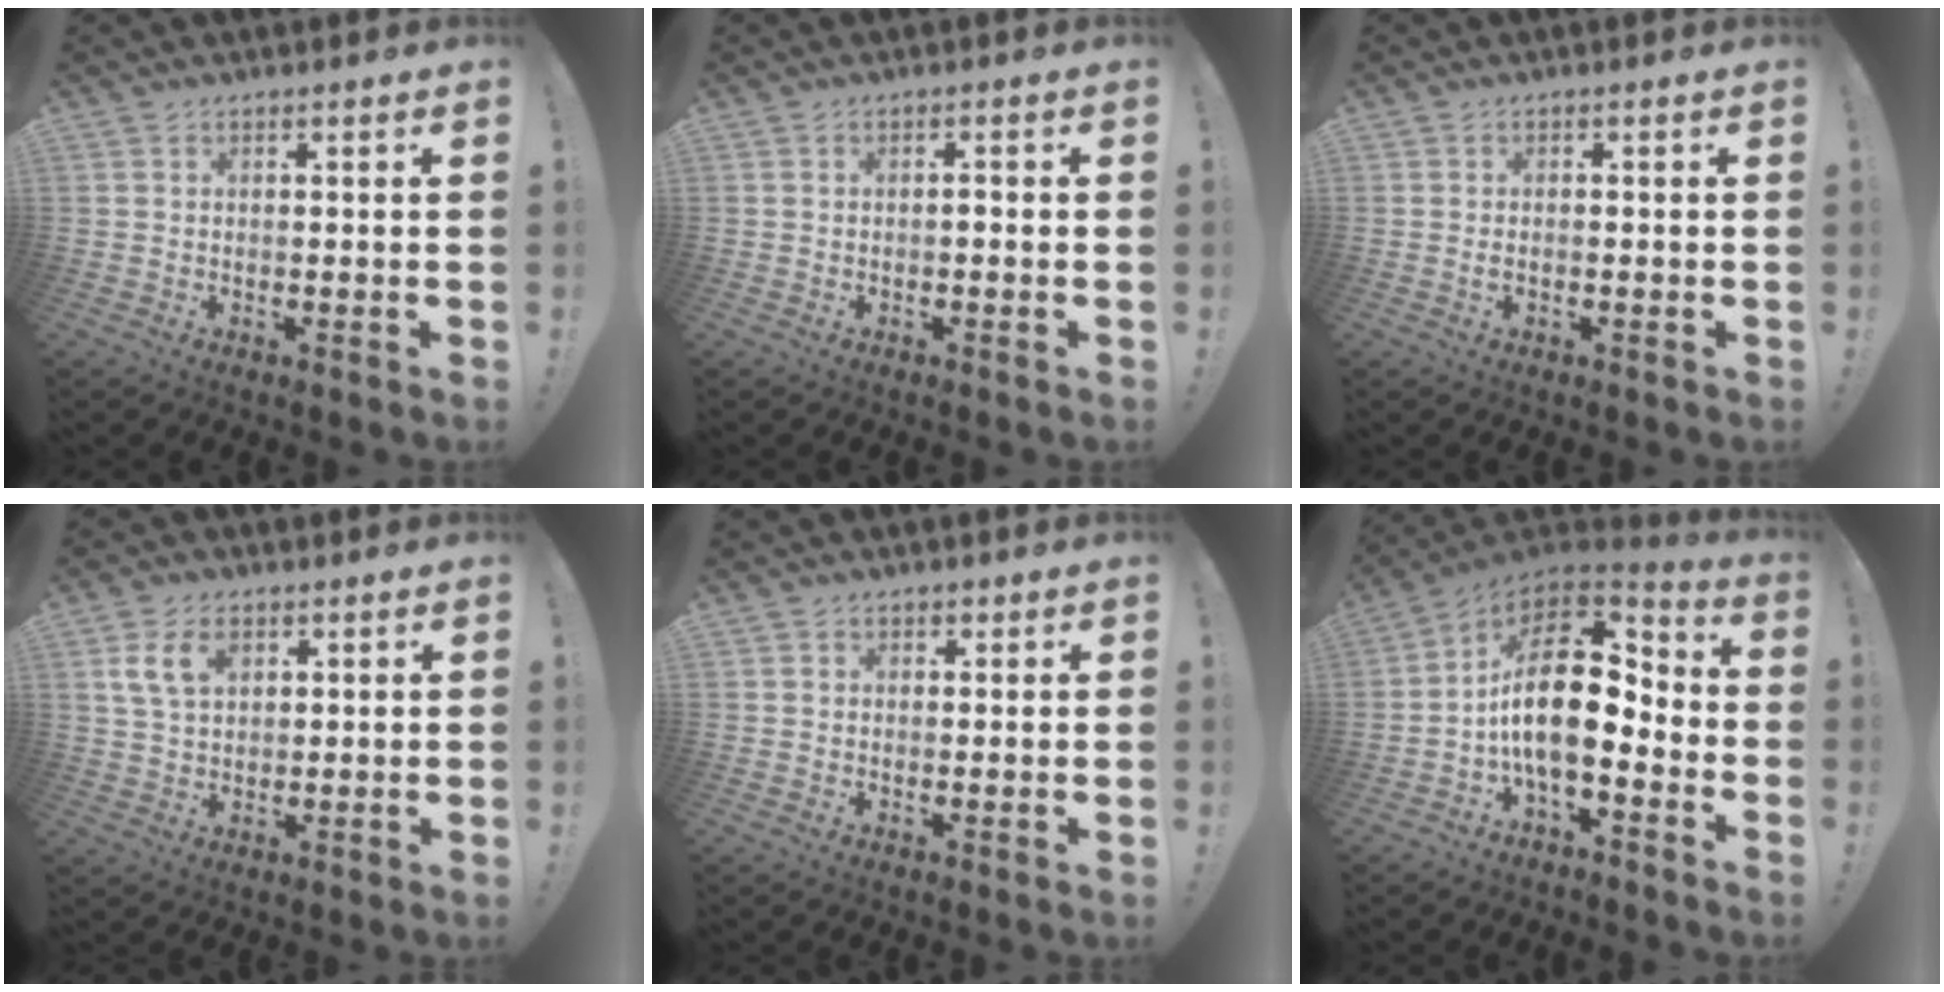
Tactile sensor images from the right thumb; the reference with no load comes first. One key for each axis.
{"total": 1.1, "fx": -0.7, "fy": 0.3, "fz": 0.7, "tx": -0.018, "ty": 0.005, "tz": -0.012}
{"total": 1.0, "fx": -0.3, "fy": 0.4, "fz": 0.9, "tx": -0.009, "ty": 0.000, "tz": -0.008}
{"total": 8.3, "fx": 3.1, "fy": 5.7, "fz": 5.2, "tx": -0.091, "ty": 0.003, "tz": 0.059}
{"total": 1.4, "fx": 0.5, "fy": 1.2, "fz": 0.3, "tx": 0.007, "ty": -0.003, "tz": 0.007}
{"total": 19.4, "fx": 0.0, "fy": 9.6, "fz": 16.8, "tx": -0.304, "ty": 0.007, "tz": 0.004}